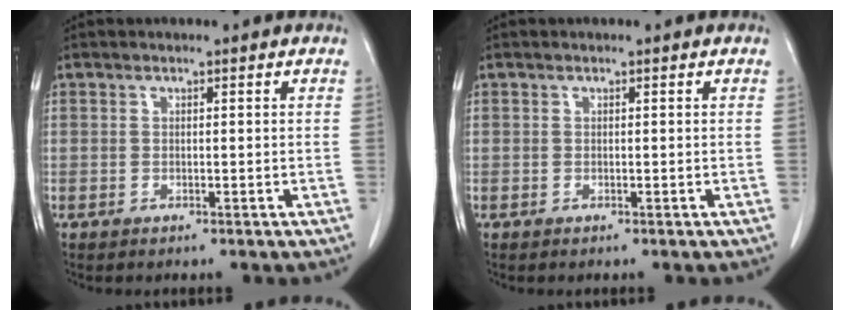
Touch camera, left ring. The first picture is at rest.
{"total": 0.0}